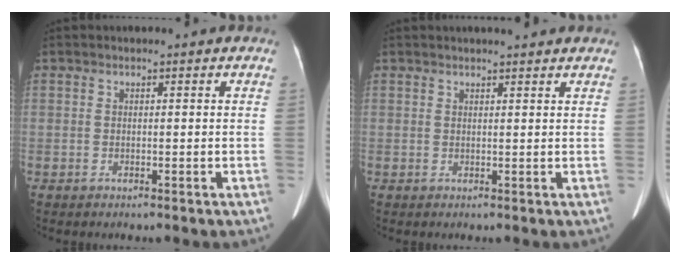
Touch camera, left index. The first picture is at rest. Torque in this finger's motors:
{"motor_torque": [0.38, -0.38, 0.00, 0.07]}